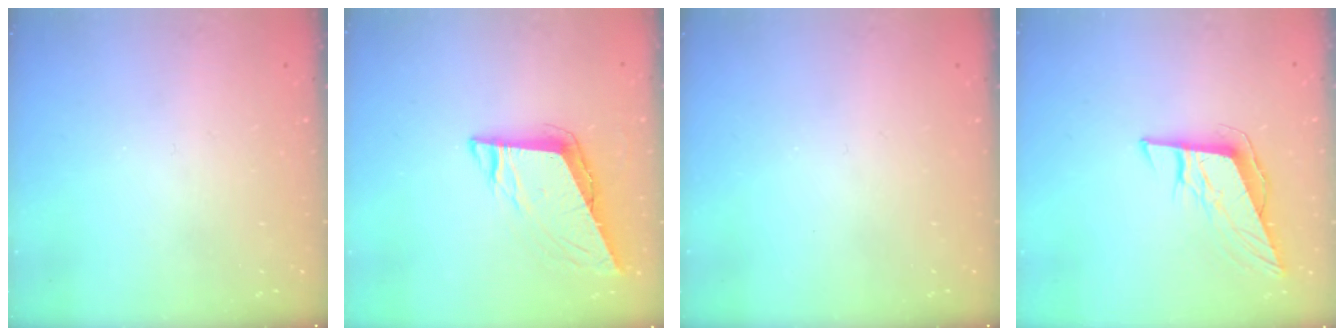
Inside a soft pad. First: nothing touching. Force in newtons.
{"total": 8.7, "press": 8.4, "slide": 2.1}
{"total": 0.0}
{"total": 10.2, "press": 9.6, "slide": 3.5}